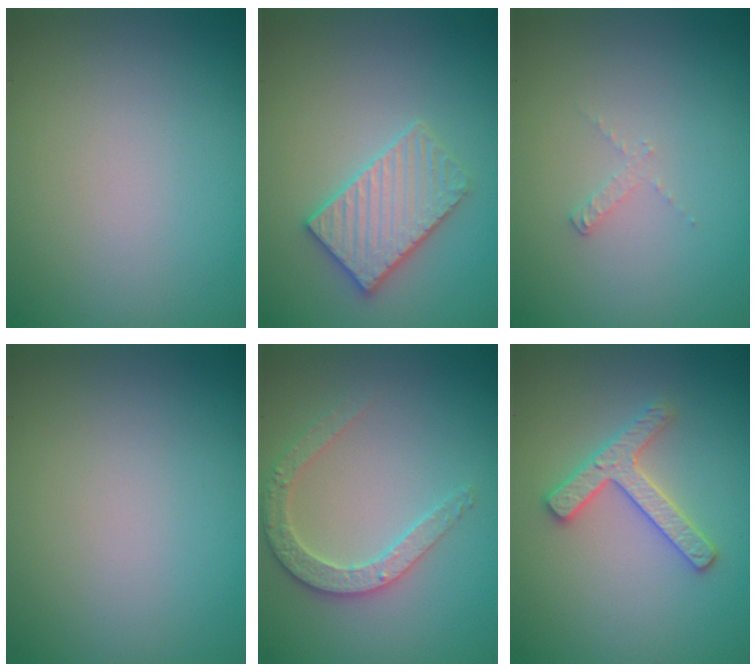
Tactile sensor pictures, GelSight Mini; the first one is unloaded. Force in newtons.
{"total": 3.4, "press": 3.4, "slide": 0.5}
{"total": 0.8, "press": 0.8, "slide": 0.1}
{"total": 0.0}
{"total": 2.7, "press": 2.7, "slide": 0.3}
{"total": 2.7, "press": 2.6, "slide": 0.5}